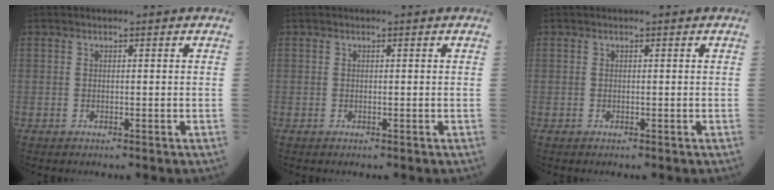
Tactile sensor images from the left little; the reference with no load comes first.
{"total": 0.0}
{"total": 0.0}